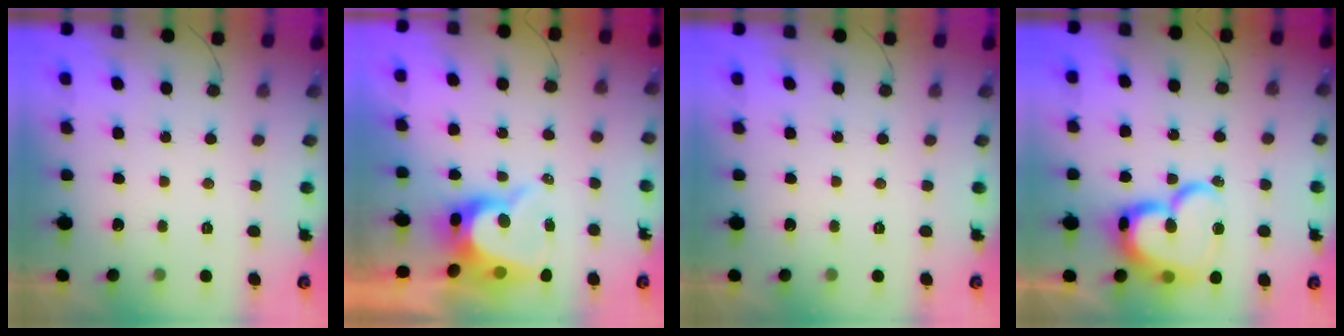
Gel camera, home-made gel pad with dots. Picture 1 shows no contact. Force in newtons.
{"total": 10.8, "press": 10.8, "slide": 1.1}
{"total": 0.0}
{"total": 22.2, "press": 22.0, "slide": 2.6}